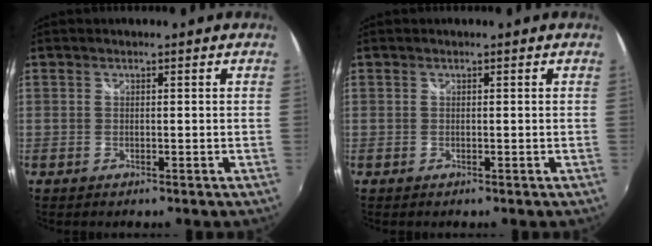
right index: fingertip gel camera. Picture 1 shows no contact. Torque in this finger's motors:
{"motor_torque": [-0.02, 0.02, 0.00, 0.00]}